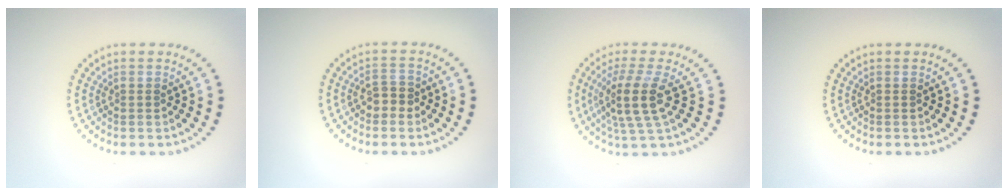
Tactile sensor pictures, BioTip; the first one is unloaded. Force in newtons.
{"total": 1.7, "press": 1.6, "slide": 0.6}
{"total": 4.3, "press": 3.2, "slide": 2.8}
{"total": 0.0}